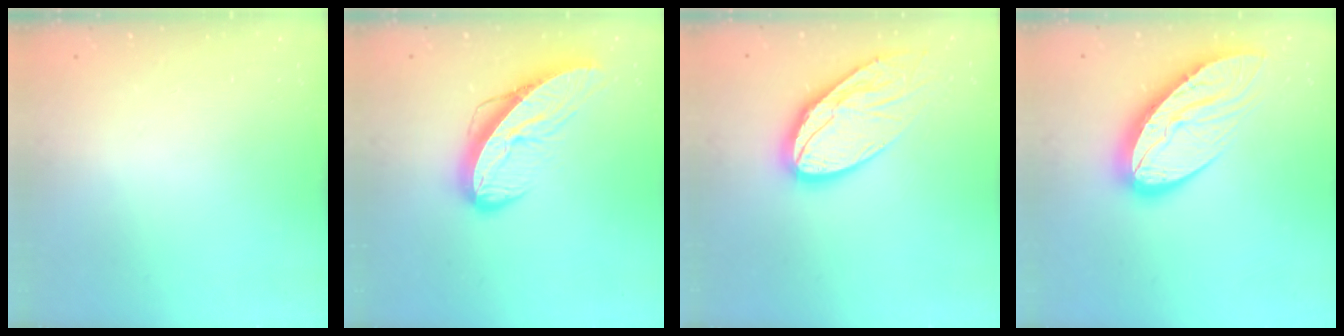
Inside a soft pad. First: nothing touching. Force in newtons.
{"total": 11.9, "press": 11.8, "slide": 1.3}
{"total": 20.0, "press": 19.9, "slide": 1.7}
{"total": 16.2, "press": 16.2, "slide": 1.4}